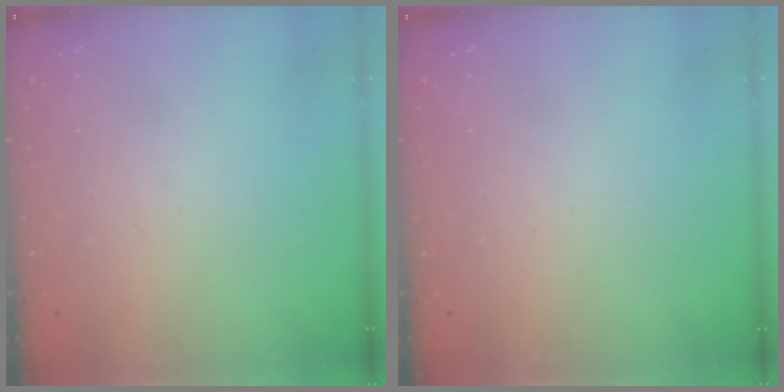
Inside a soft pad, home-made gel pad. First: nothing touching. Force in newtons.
{"total": 0.0}